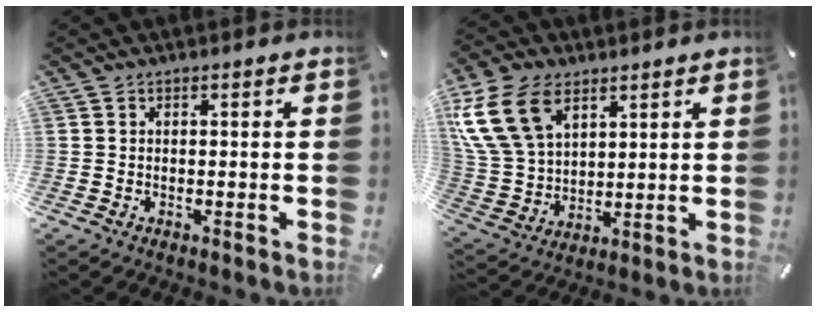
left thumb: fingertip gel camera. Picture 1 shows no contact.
{"total": 16.0, "force": [7.5, 11.0, 8.9], "torque": [-0.236, -0.018, 0.139]}